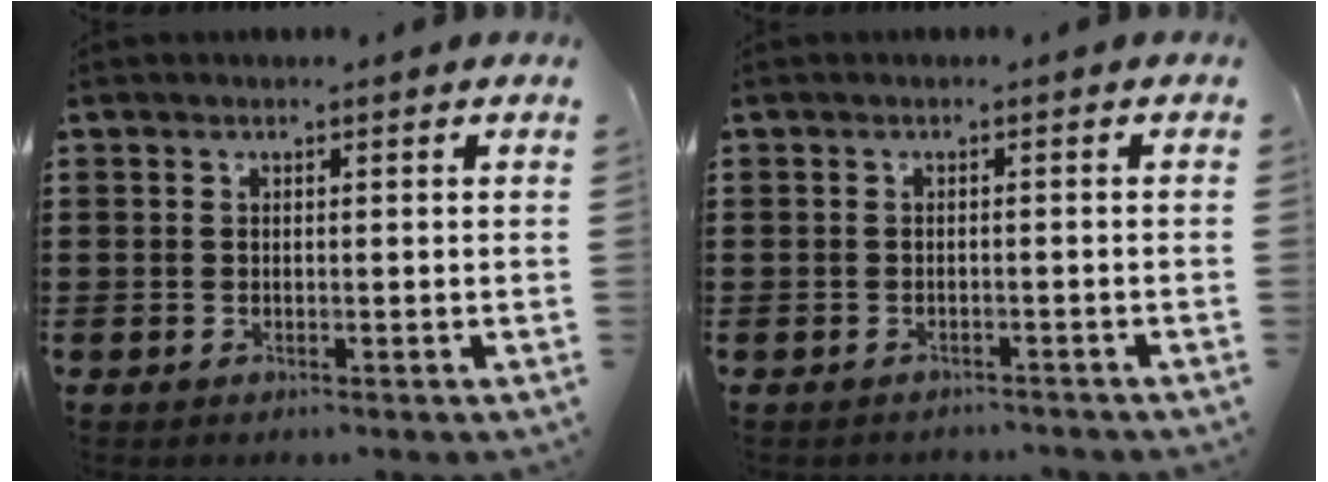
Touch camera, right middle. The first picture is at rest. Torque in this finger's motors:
{"motor_torque": [0.03, -0.03, 0.00, 0.00]}